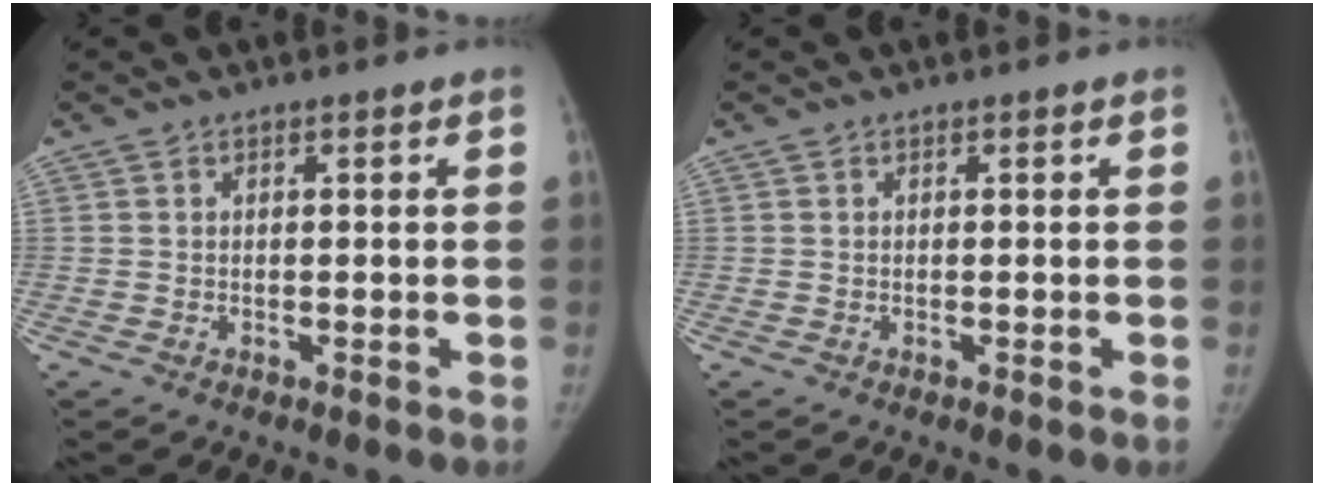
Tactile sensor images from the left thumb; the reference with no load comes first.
{"total": 0.0}